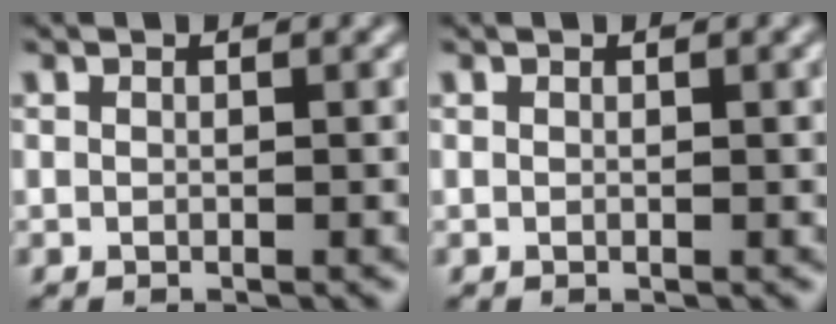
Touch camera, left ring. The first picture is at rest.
{"total": 0.8, "force": [0.1, 0.1, 0.8], "torque": [-0.010, 0.000, 0.001]}